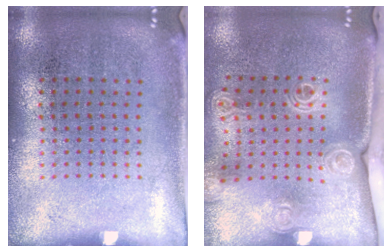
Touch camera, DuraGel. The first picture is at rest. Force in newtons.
{"total": 2.1, "press": 1.6, "slide": 1.3}